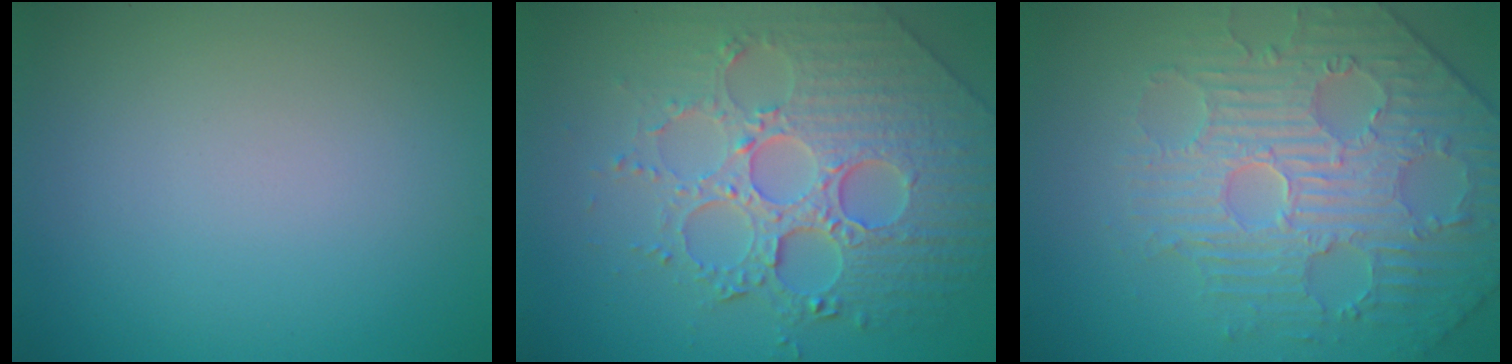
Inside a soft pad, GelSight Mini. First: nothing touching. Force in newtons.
{"total": 8.2, "press": 6.0, "slide": 5.5}
{"total": 4.7, "press": 4.7, "slide": 0.2}